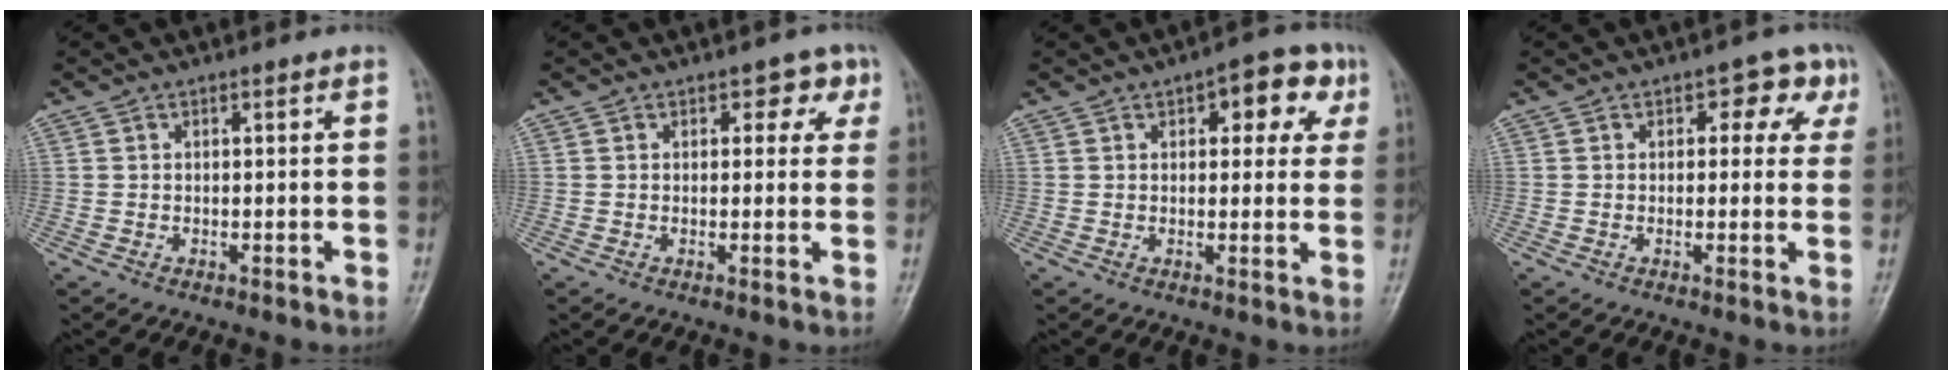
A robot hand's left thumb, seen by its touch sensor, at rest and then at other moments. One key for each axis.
{"total": 3.7, "fx": 1.6, "fy": 2.5, "fz": 2.2, "tx": 0.005, "ty": -0.001, "tz": 0.011}
{"total": 8.8, "fx": 3.6, "fy": 4.6, "fz": 6.6, "tx": -0.040, "ty": 0.001, "tz": 0.036}
{"total": 5.4, "fx": 1.9, "fy": 3.6, "fz": 3.6, "tx": 0.002, "ty": 0.000, "tz": 0.010}